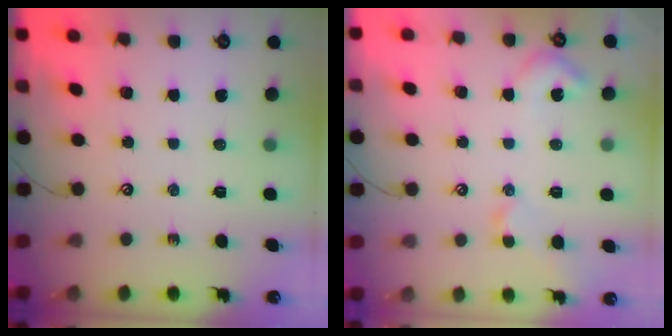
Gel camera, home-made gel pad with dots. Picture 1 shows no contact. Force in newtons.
{"total": 4.4, "press": 4.4, "slide": 0.8}